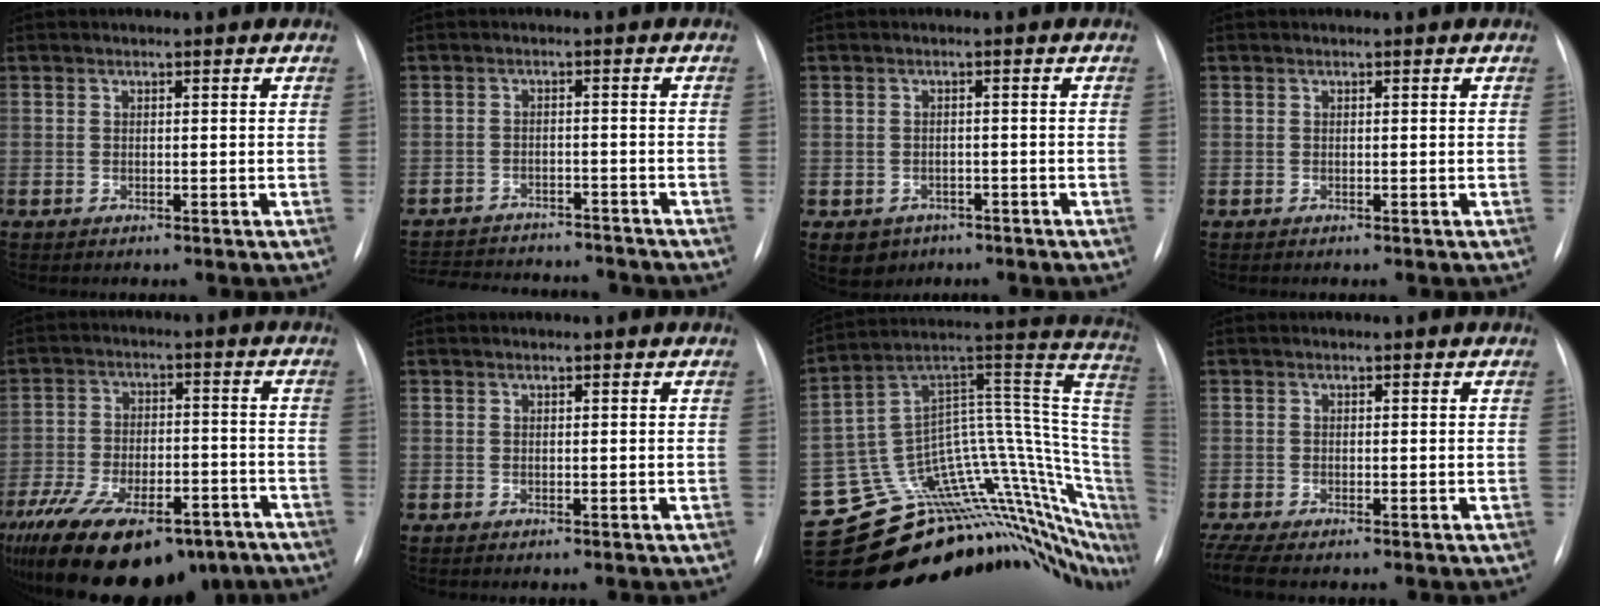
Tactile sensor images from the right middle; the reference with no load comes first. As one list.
[{"total": 15.9, "force": [-14.6, 4.1, 4.8], "torque": [-0.111, 0.000, -0.197]}, {"total": 4.1, "force": [-2.3, 3.2, 0.8], "torque": [-0.009, 0.005, -0.027]}, {"total": 0.0}, {"total": 25.7, "force": [-17.8, 11.2, 14.9], "torque": [-0.292, -0.022, -0.260]}, {"total": 0.0}, {"total": 23.9, "force": [-19.3, 7.9, 11.8], "torque": [-0.063, 0.093, -0.258]}, {"total": 4.6, "force": [-3.6, 0.9, 2.6], "torque": [-0.059, -0.005, -0.064]}]